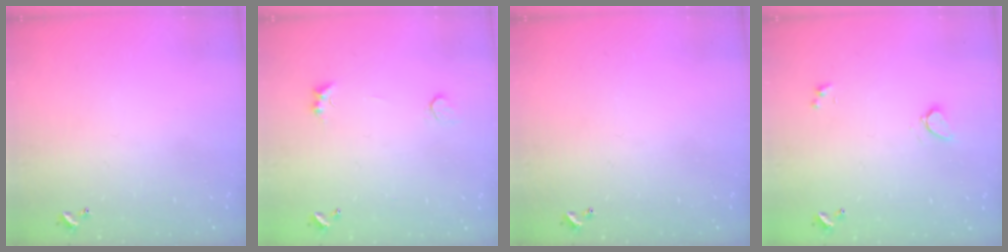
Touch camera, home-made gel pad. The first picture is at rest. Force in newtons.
{"total": 1.5, "press": 1.3, "slide": 0.7}
{"total": 0.0}
{"total": 0.6, "press": 0.6, "slide": 0.2}